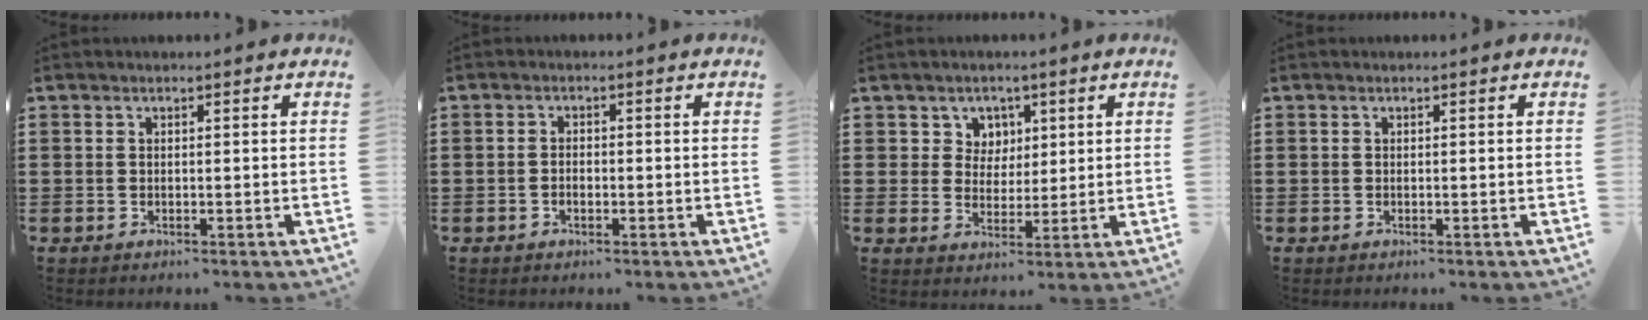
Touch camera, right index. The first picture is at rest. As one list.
[{"total": 1.2, "force": [-0.5, 0.5, 0.9], "torque": [-0.019, -0.003, -0.009]}, {"total": 4.1, "force": [2.0, 3.6, 0.3], "torque": [-0.028, 0.015, 0.035]}, {"total": 0.0}]